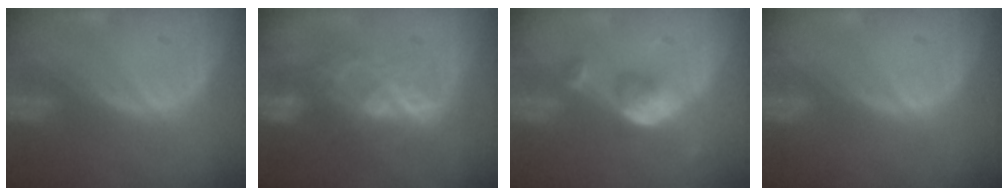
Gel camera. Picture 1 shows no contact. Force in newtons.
{"total": 6.5, "press": 6.4, "slide": 1.1}
{"total": 5.1, "press": 4.7, "slide": 2.1}
{"total": 0.0}